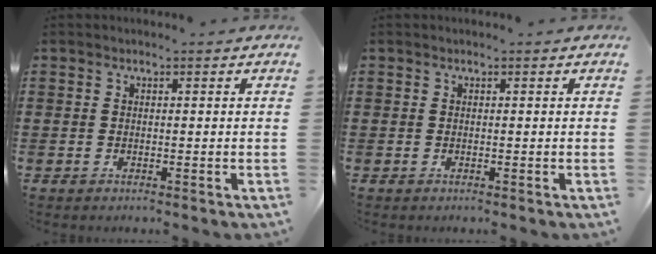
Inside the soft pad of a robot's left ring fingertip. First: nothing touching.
{"total": 0.0}